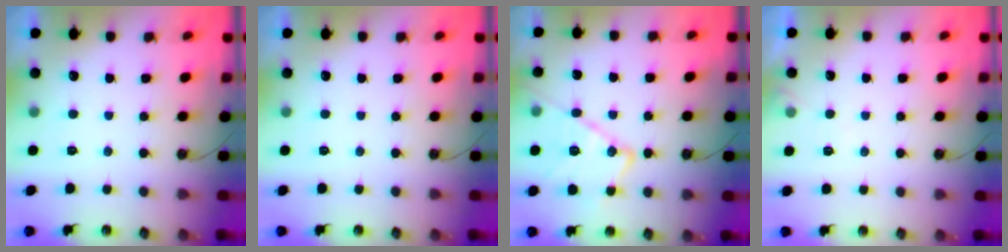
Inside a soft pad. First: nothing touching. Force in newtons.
{"total": 0.0}
{"total": 15.9, "press": 15.9, "slide": 0.9}
{"total": 4.1, "press": 4.1, "slide": 0.7}